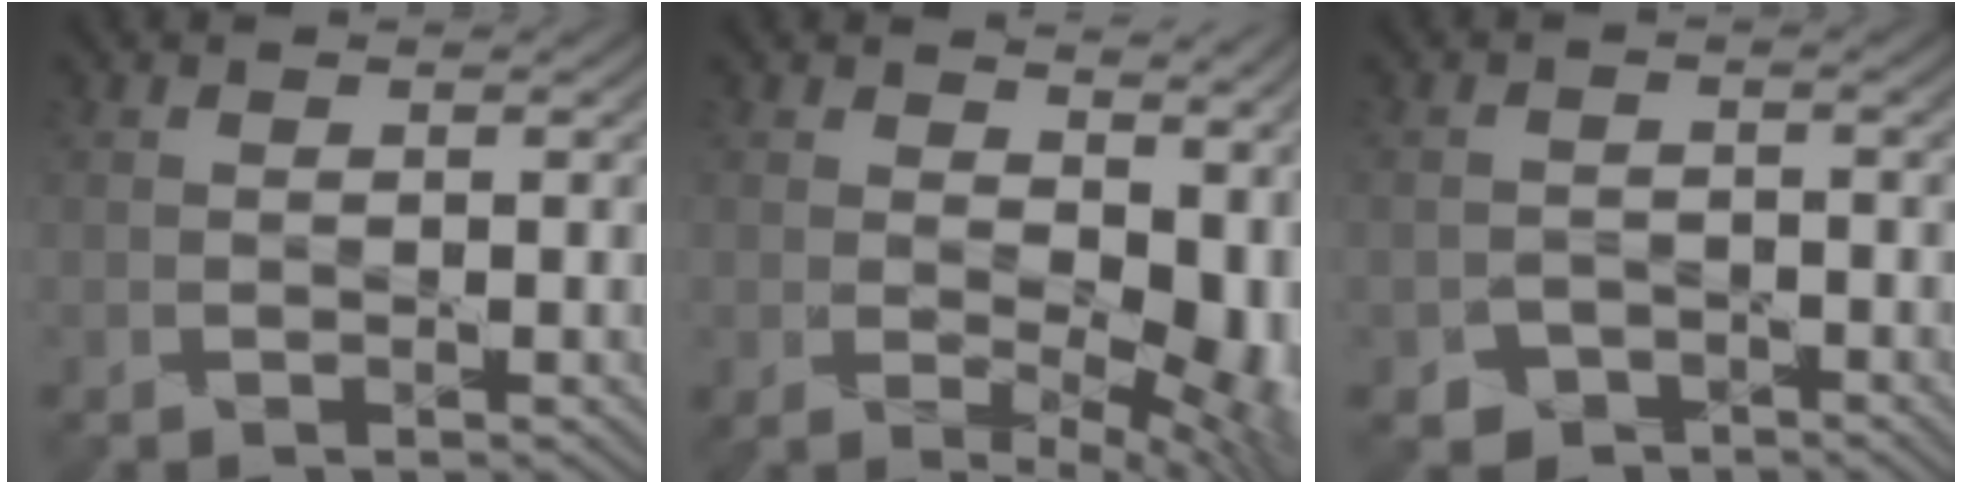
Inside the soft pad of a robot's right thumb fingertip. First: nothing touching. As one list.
[{"total": 12.3, "force": [2.5, 7.5, 9.4], "torque": [-0.120, -0.020, 0.073]}, {"total": 2.7, "force": [-1.9, 1.8, 0.6], "torque": [-0.006, -0.004, -0.037]}]